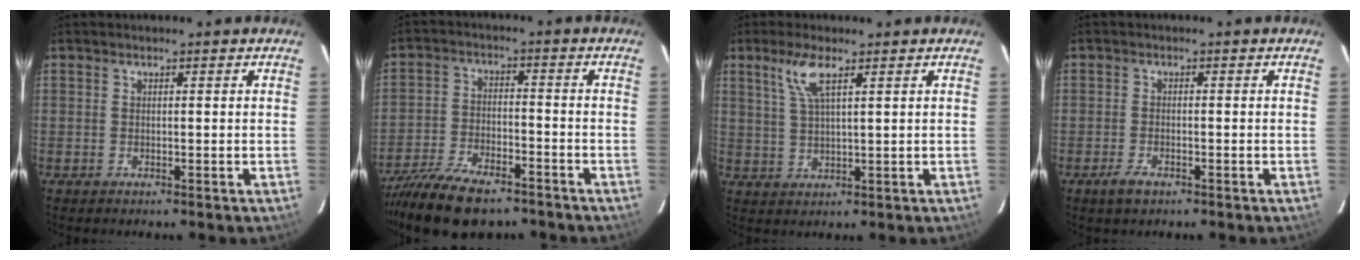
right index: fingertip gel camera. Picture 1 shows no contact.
{"total": 15.2, "force": [-11.9, 5.5, 7.6], "torque": [-0.174, -0.025, -0.208]}
{"total": 5.3, "force": [2.9, 0.9, 4.4], "torque": [-0.091, 0.002, 0.062]}
{"total": 3.1, "force": [-2.0, 1.4, 1.9], "torque": [-0.045, -0.005, -0.036]}